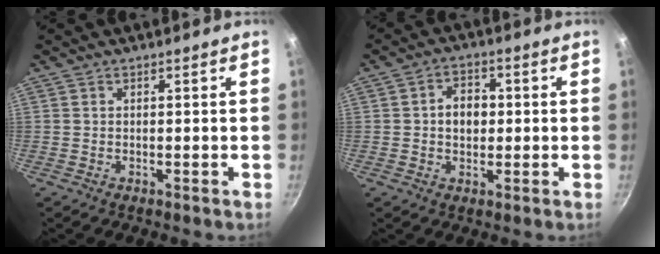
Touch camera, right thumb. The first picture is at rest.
{"total": 5.7, "force": [0.3, 4.3, 3.7], "torque": [-0.031, 0.009, -0.001]}